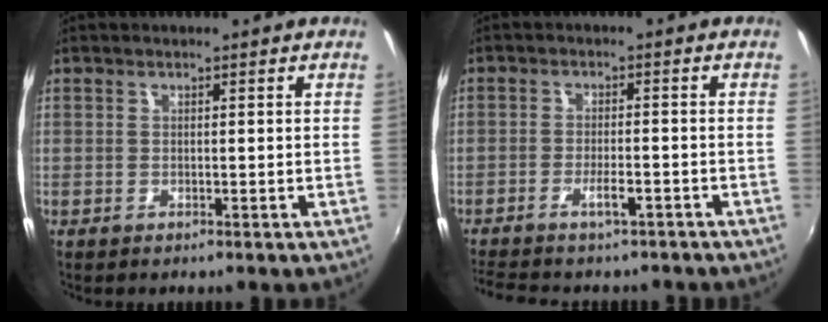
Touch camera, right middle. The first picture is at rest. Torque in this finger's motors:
{"motor_torque": [1.06, -1.08, 0.15, 0.10]}